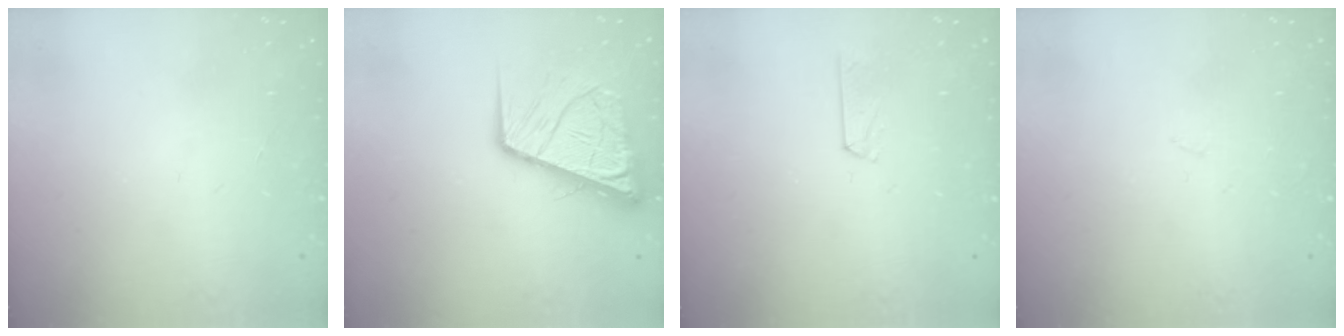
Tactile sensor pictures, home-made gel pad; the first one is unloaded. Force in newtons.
{"total": 15.4, "press": 15.3, "slide": 1.8}
{"total": 3.3, "press": 3.3, "slide": 0.3}
{"total": 2.7, "press": 2.6, "slide": 0.4}